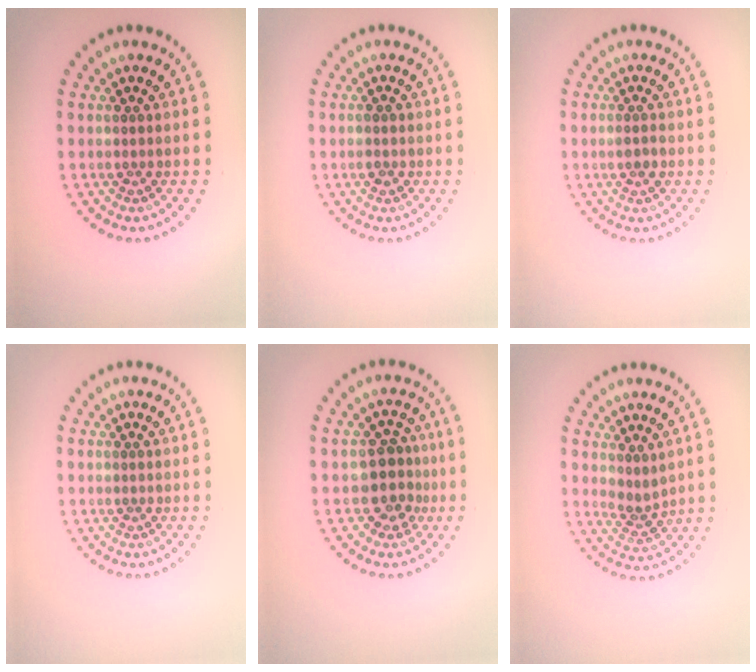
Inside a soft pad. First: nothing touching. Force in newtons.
{"total": 1.0, "press": 1.0, "slide": 0.3}
{"total": 1.5, "press": 1.3, "slide": 0.7}
{"total": 0.0}
{"total": 3.2, "press": 2.7, "slide": 1.7}
{"total": 1.8, "press": 1.3, "slide": 1.1}